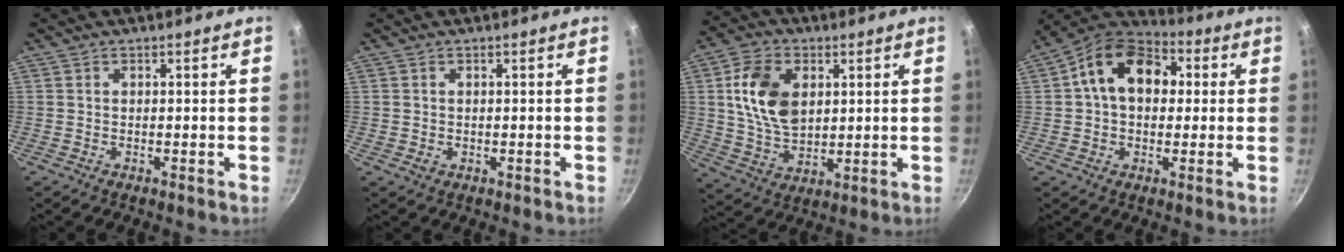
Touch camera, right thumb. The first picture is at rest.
{"total": 0.8, "force": [0.0, 0.7, 0.4], "torque": [-0.005, 0.001, 0.002]}
{"total": 13.6, "force": [3.0, 9.0, 9.6], "torque": [-0.159, -0.008, 0.061]}
{"total": 14.6, "force": [2.7, 10.4, 9.9], "torque": [-0.124, 0.026, 0.021]}